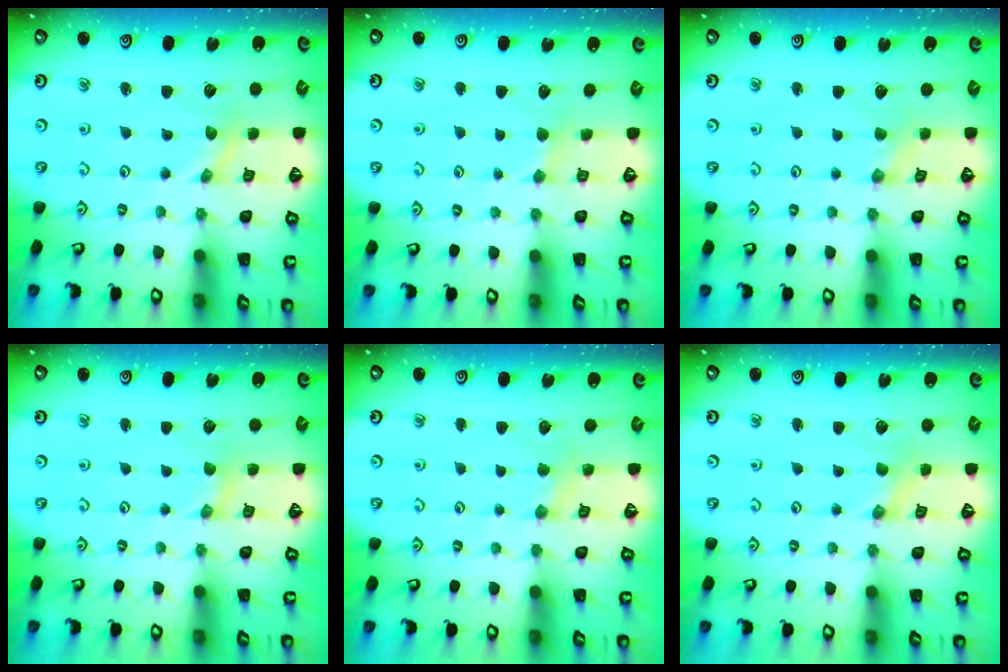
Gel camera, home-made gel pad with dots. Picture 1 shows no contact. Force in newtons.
{"total": 2.3, "press": 2.3, "slide": 0.3}
{"total": 1.0, "press": 0.9, "slide": 0.2}
{"total": 0.0}
{"total": 2.9, "press": 2.9, "slide": 0.4}
{"total": 0.0}